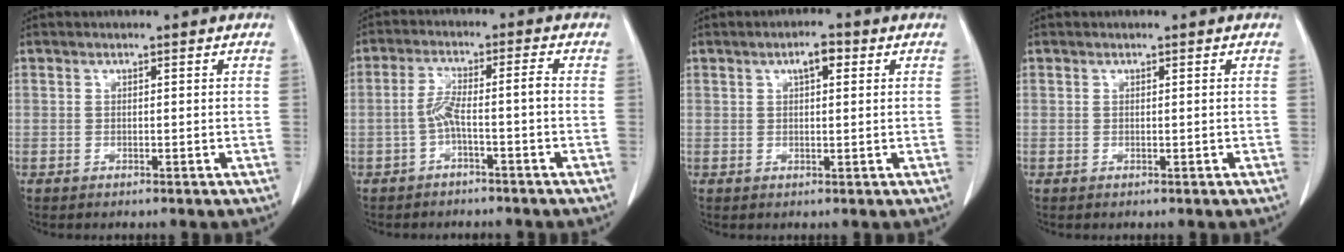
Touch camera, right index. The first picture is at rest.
{"total": 4.5, "force": [-1.8, 0.0, 4.1], "torque": [-0.085, 0.022, -0.030]}
{"total": 2.9, "force": [1.2, 0.9, 2.4], "torque": [-0.043, 0.008, 0.018]}
{"total": 0.0}